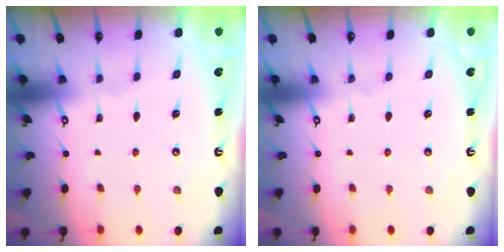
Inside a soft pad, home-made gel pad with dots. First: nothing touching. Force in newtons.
{"total": 0.0}